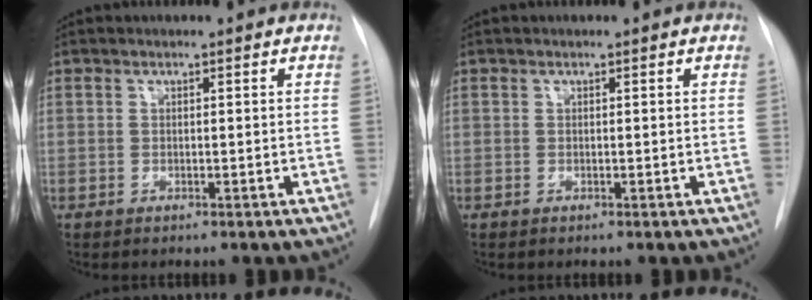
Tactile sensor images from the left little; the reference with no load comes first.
{"total": 0.0}